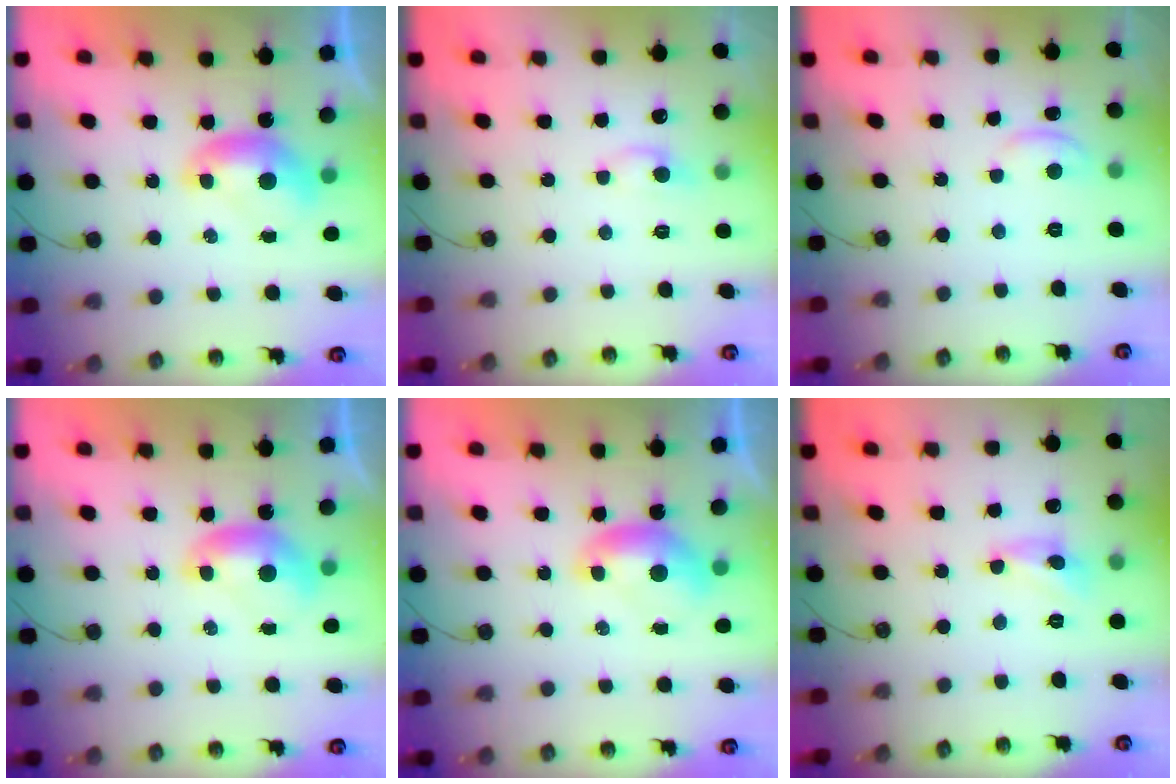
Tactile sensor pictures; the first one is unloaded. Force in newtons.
{"total": 1.1, "press": 0.8, "slide": 0.6}
{"total": 1.5, "press": 1.4, "slide": 0.5}
{"total": 0.0}
{"total": 0.0}
{"total": 2.2, "press": 2.2, "slide": 0.3}